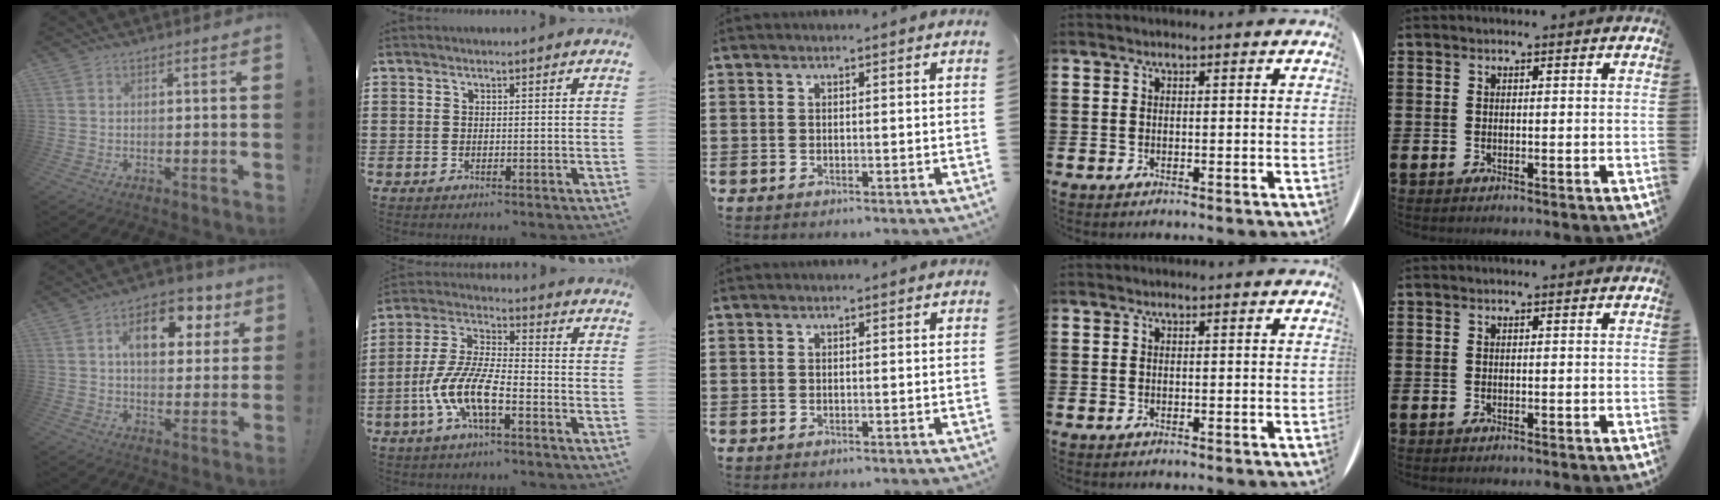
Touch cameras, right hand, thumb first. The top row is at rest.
{"thumb": {"total": 13.1, "force": [4.8, 7.9, 9.2], "torque": [-0.129, -0.006, 0.082]}, "index": {"total": 9.6, "force": [-4.4, 2.8, 8.0], "torque": [-0.195, -0.010, -0.090]}}